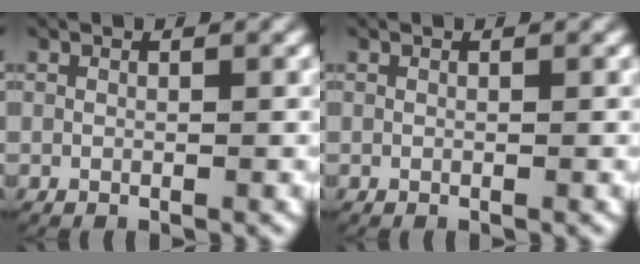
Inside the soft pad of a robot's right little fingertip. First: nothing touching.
{"total": 0.0}